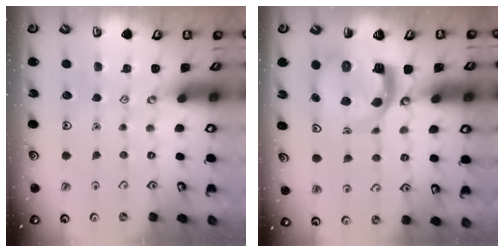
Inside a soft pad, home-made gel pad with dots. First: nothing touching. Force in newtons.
{"total": 8.9, "press": 8.8, "slide": 1.3}